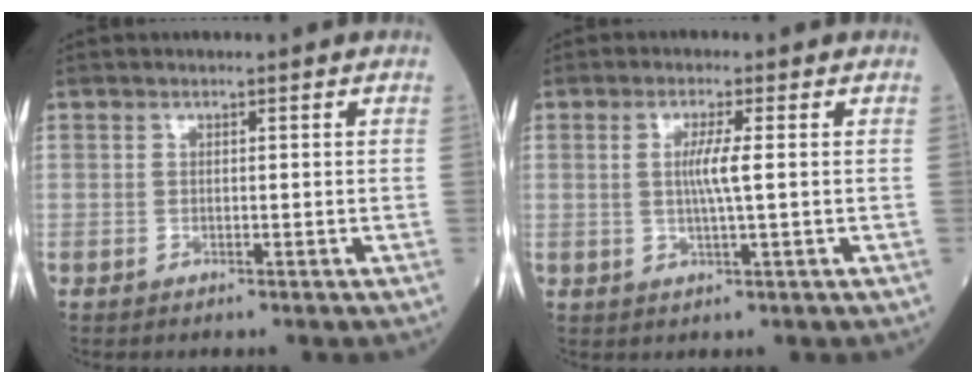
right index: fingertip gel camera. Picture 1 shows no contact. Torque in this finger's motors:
{"motor_torque": [0.81, 0.03, 0.44, 0.16]}